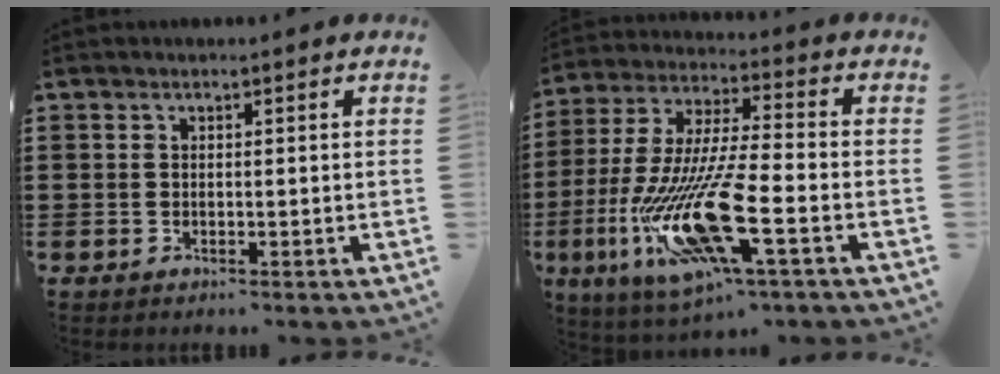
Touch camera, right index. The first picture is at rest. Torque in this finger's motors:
{"motor_torque": [2.14, 0.00, 1.05, 0.21]}